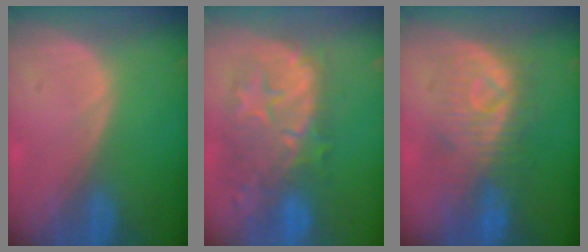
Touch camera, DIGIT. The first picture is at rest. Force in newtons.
{"total": 11.0, "press": 10.2, "slide": 4.0}
{"total": 8.5, "press": 8.4, "slide": 0.9}